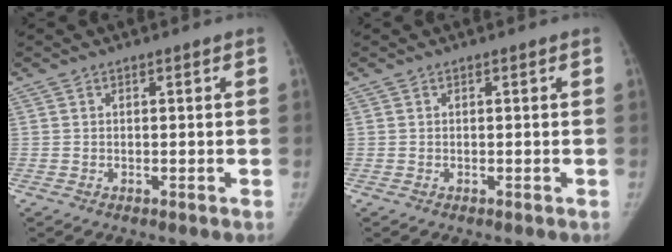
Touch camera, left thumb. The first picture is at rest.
{"total": 0.0}